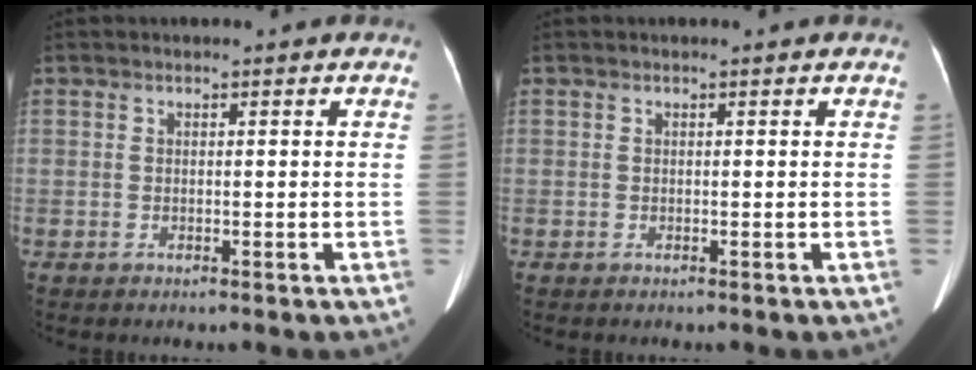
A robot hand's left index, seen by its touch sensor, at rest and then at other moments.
{"total": 0.0}